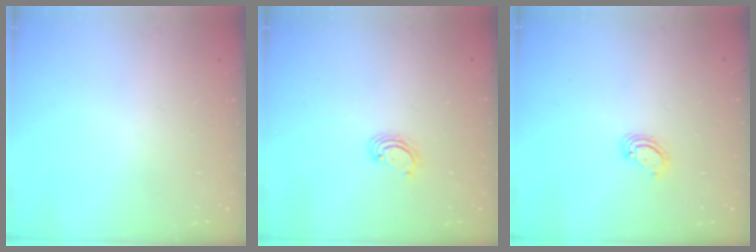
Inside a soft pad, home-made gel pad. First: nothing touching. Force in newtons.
{"total": 2.6, "press": 2.6, "slide": 0.3}
{"total": 2.9, "press": 2.9, "slide": 0.2}